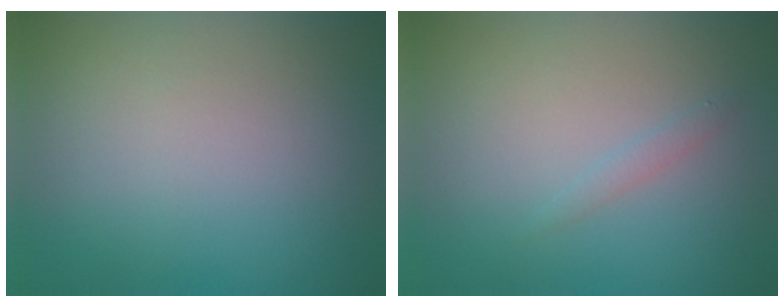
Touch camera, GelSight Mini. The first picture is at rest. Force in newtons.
{"total": 0.8, "press": 0.8, "slide": 0.0}